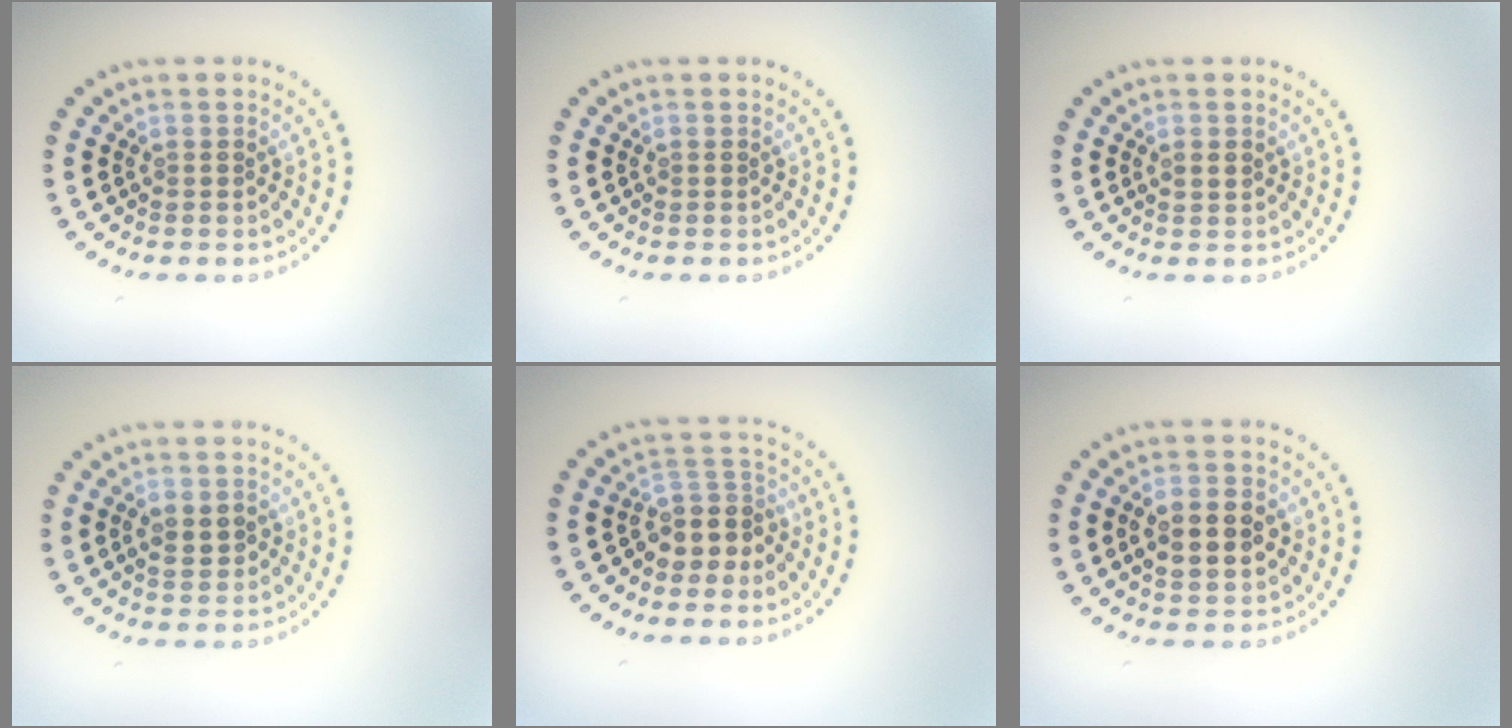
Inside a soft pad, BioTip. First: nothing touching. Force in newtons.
{"total": 0.0}
{"total": 1.4, "press": 1.4, "slide": 0.0}
{"total": 2.3, "press": 2.3, "slide": 0.2}
{"total": 3.2, "press": 2.6, "slide": 1.9}
{"total": 4.8, "press": 4.8, "slide": 0.2}